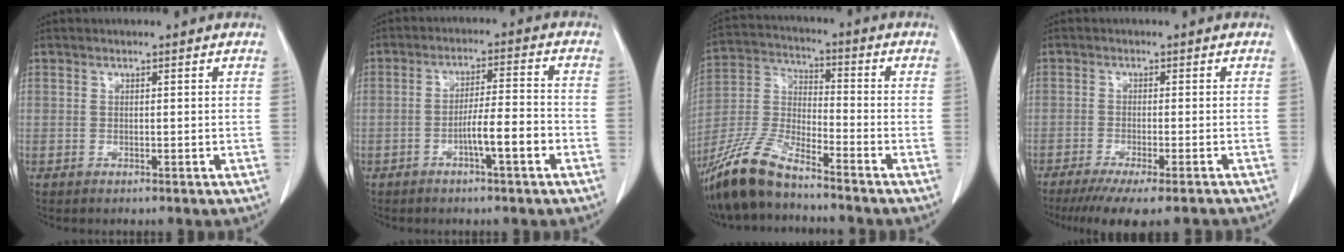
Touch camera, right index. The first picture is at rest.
{"total": 6.5, "force": [-2.7, 0.3, 5.8], "torque": [-0.100, 0.009, -0.043]}
{"total": 11.9, "force": [-9.5, 2.2, 6.7], "torque": [-0.150, -0.011, -0.188]}
{"total": 12.2, "force": [-10.4, 1.3, 6.3], "torque": [-0.084, -0.029, -0.149]}